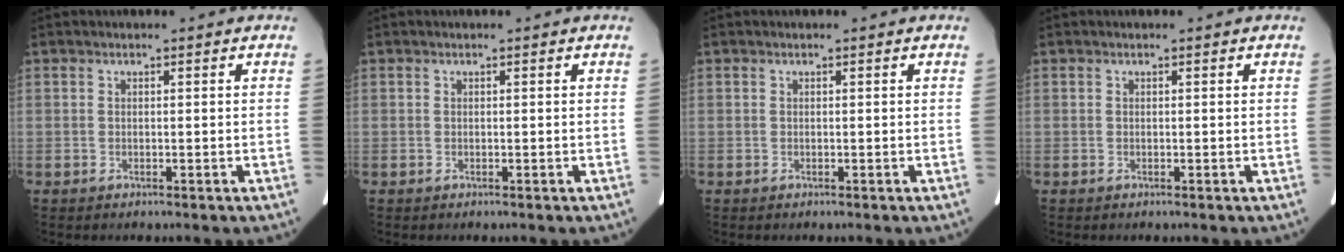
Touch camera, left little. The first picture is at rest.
{"total": 0.0}
{"total": 0.0}
{"total": 0.0}